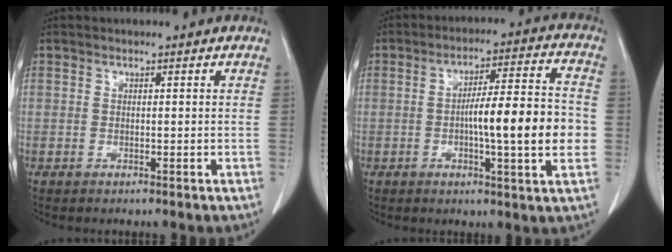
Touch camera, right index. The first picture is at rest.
{"total": 13.0, "force": [-1.8, 0.9, 12.8], "torque": [-0.200, 0.009, -0.029]}